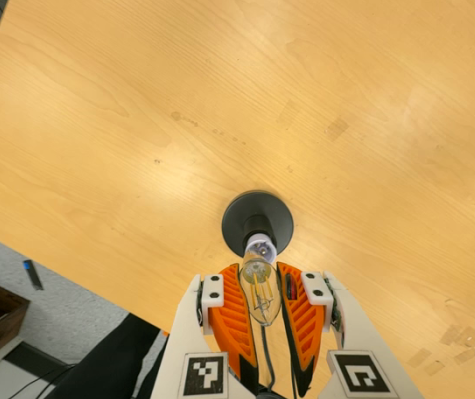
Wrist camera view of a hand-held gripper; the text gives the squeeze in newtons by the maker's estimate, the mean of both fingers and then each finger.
{"total": 22.1, "left": 25.9, "right": 18.3}